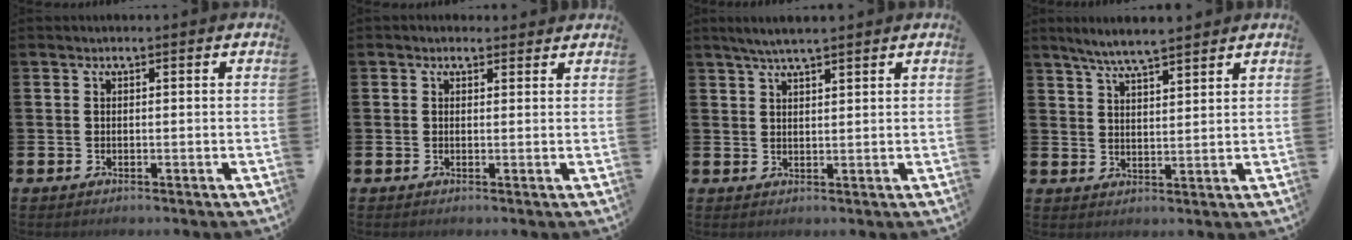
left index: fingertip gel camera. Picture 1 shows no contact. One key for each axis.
{"total": 1.0, "fx": 0.8, "fy": 0.6, "fz": 0.2, "tx": 0.003, "ty": 0.006, "tz": 0.012}
{"total": 3.8, "fx": 3.2, "fy": 0.4, "fz": 1.9, "tx": -0.037, "ty": -0.002, "tz": 0.056}
{"total": 5.7, "fx": 5.4, "fy": 0.4, "fz": 1.9, "tx": -0.043, "ty": -0.020, "tz": 0.096}